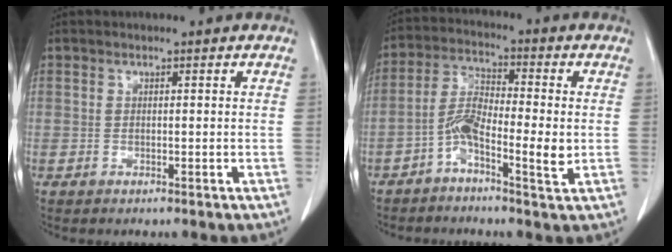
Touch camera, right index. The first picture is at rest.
{"total": 7.2, "force": [-2.1, 1.7, 6.7], "torque": [-0.134, 0.017, -0.044]}